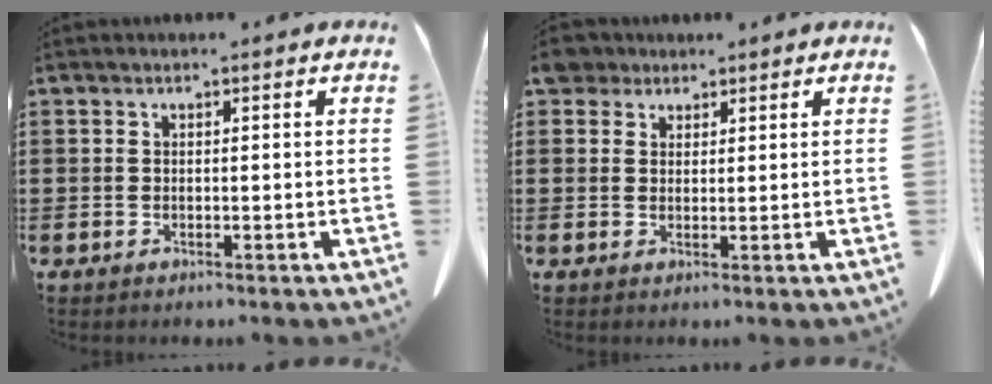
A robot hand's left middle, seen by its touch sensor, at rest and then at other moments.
{"total": 3.3, "force": [2.6, 1.8, 0.8], "torque": [-0.027, 0.010, 0.049]}